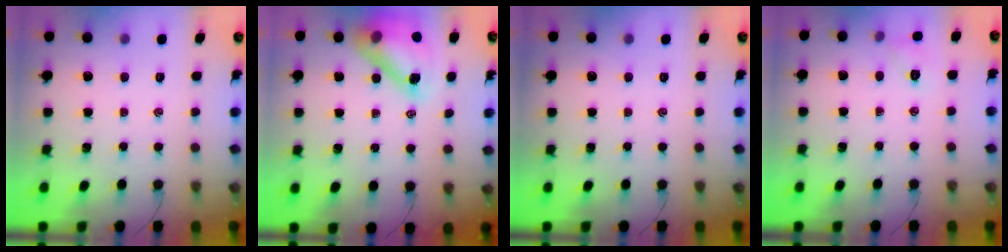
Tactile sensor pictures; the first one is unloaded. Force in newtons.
{"total": 14.7, "press": 14.0, "slide": 4.3}
{"total": 0.0}
{"total": 6.5, "press": 6.3, "slide": 1.4}